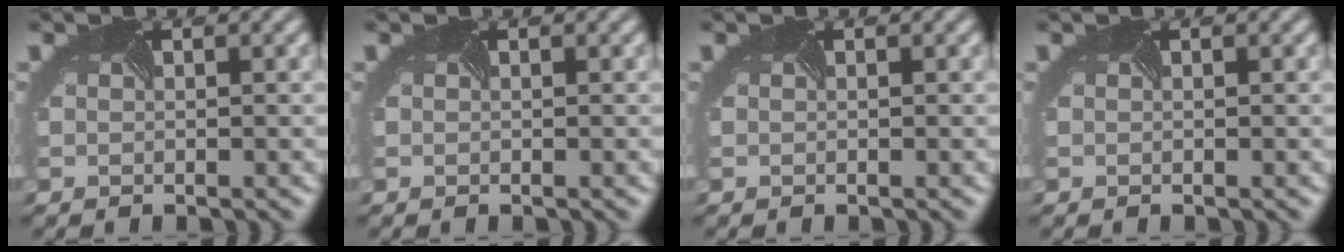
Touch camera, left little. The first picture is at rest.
{"total": 0.0}
{"total": 0.0}
{"total": 0.0}